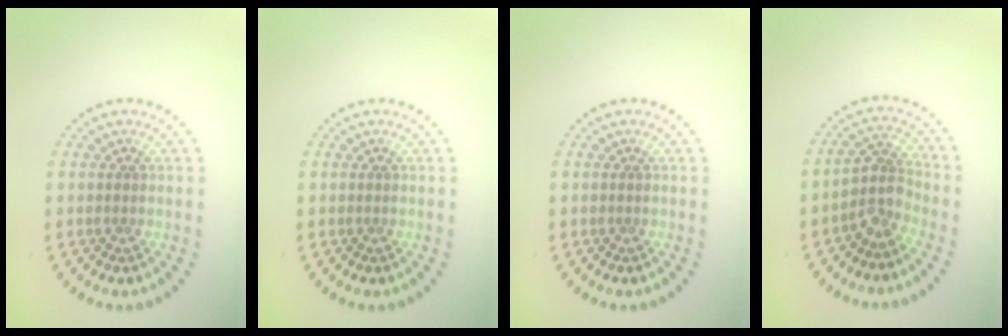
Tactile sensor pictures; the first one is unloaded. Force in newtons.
{"total": 0.0}
{"total": 0.0}
{"total": 2.8, "press": 2.1, "slide": 1.8}